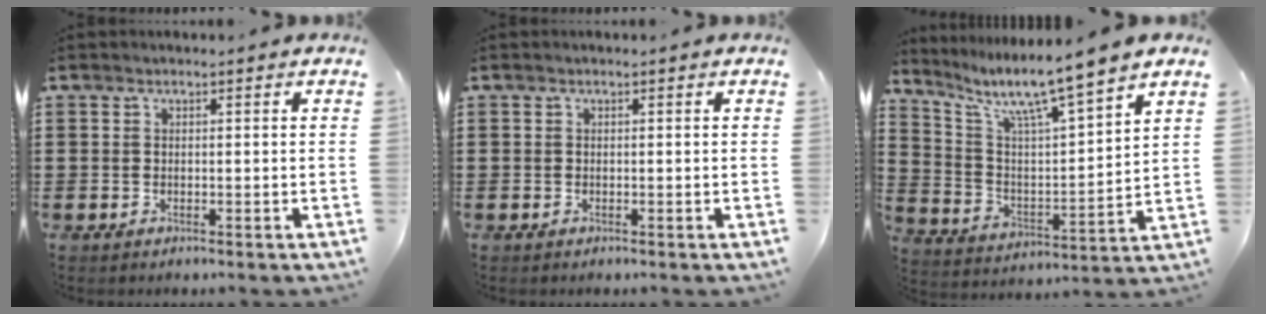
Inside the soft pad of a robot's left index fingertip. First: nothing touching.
{"total": 0.0}
{"total": 8.5, "force": [7.0, -0.1, 4.8], "torque": [-0.113, -0.054, 0.107]}